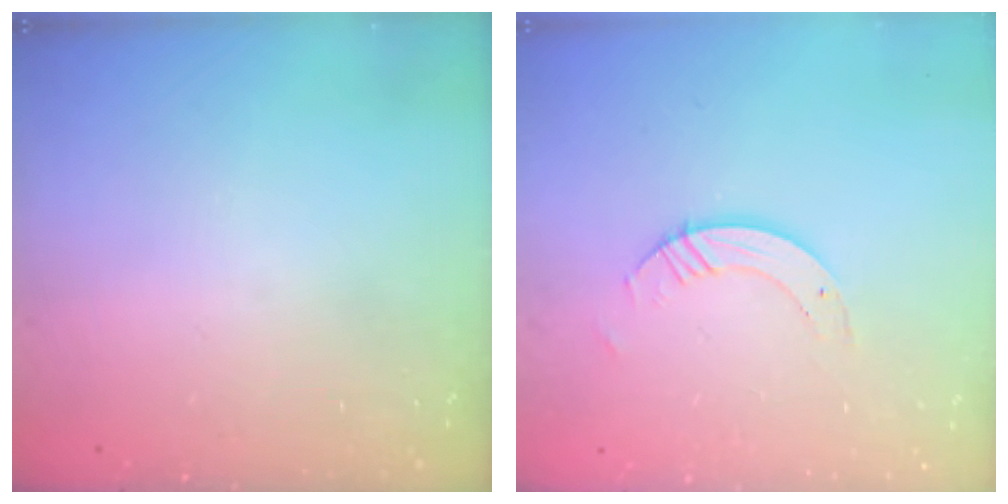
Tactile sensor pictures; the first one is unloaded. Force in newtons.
{"total": 4.7, "press": 4.7, "slide": 0.3}